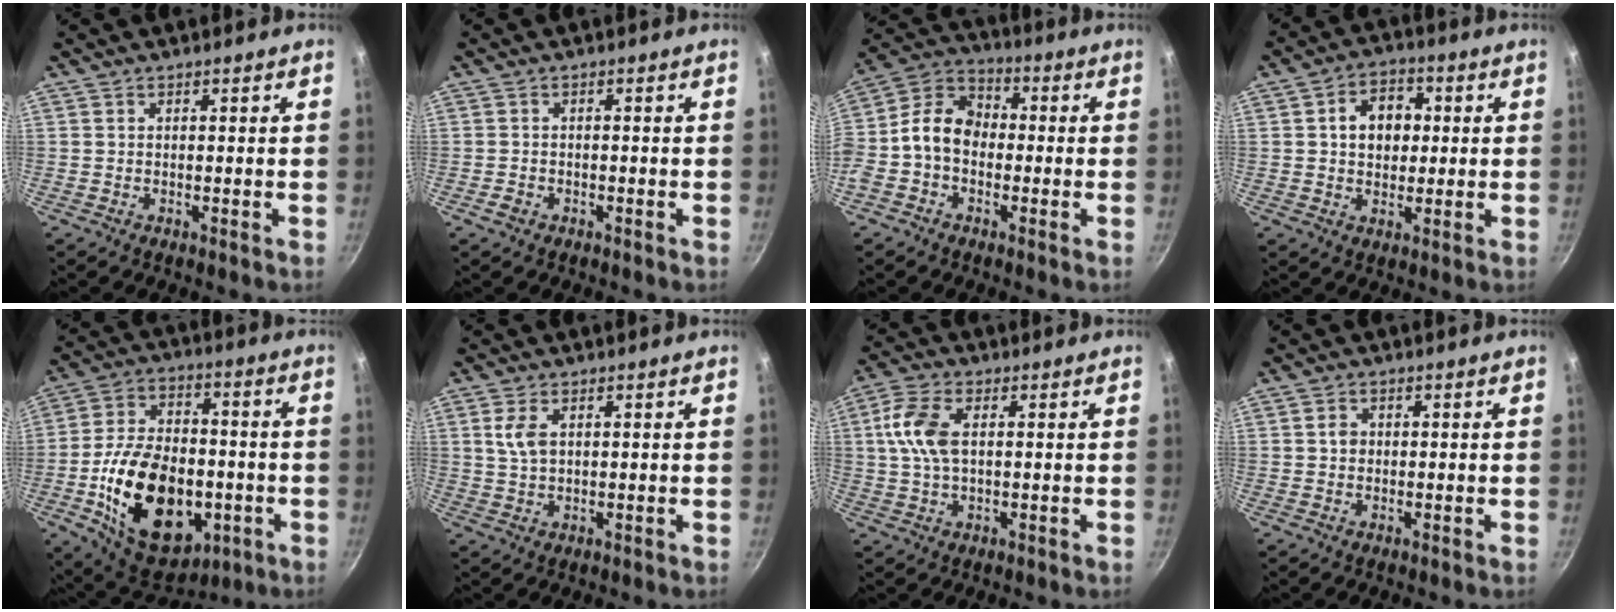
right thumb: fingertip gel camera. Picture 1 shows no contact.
{"total": 1.7, "force": [-1.0, 1.2, 0.7], "torque": [-0.014, 0.012, -0.016]}
{"total": 11.1, "force": [-1.5, 8.5, 7.0], "torque": [-0.097, 0.045, -0.054]}
{"total": 8.3, "force": [1.2, 6.3, 5.2], "torque": [-0.047, 0.009, 0.012]}
{"total": 24.7, "force": [-5.9, 15.6, 18.2], "torque": [-0.279, 0.029, -0.083]}
{"total": 4.4, "force": [1.4, 2.5, 3.3], "torque": [-0.061, -0.004, 0.027]}
{"total": 8.6, "force": [1.5, 4.9, 6.9], "torque": [-0.139, 0.013, 0.022]}
{"total": 2.0, "force": [0.3, 1.7, 1.0], "torque": [-0.012, 0.005, 0.002]}